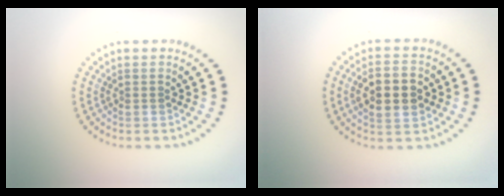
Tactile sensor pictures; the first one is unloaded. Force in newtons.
{"total": 4.9, "press": 4.9, "slide": 0.2}